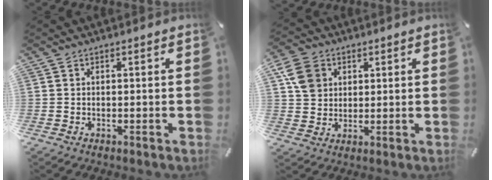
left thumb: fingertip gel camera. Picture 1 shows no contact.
{"total": 8.6, "force": [2.9, 7.2, 3.7], "torque": [-0.085, 0.008, 0.056]}